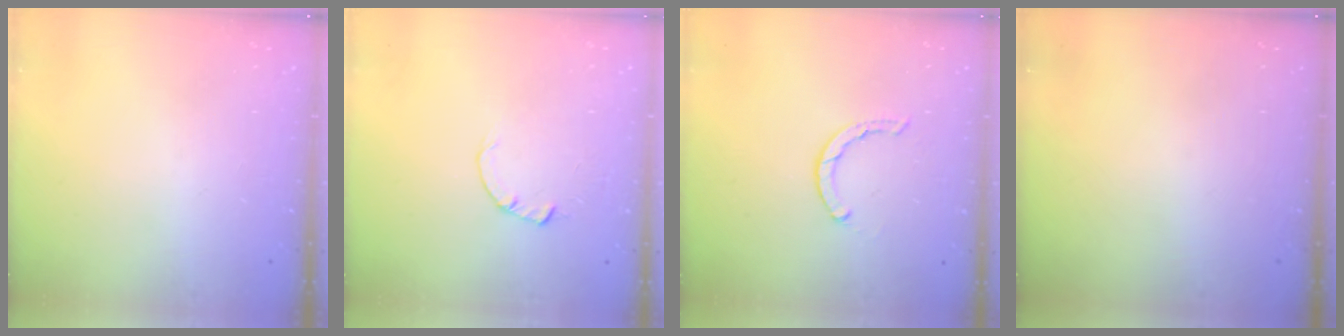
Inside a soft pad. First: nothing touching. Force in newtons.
{"total": 1.8, "press": 1.7, "slide": 0.3}
{"total": 1.7, "press": 1.6, "slide": 0.3}
{"total": 0.0}